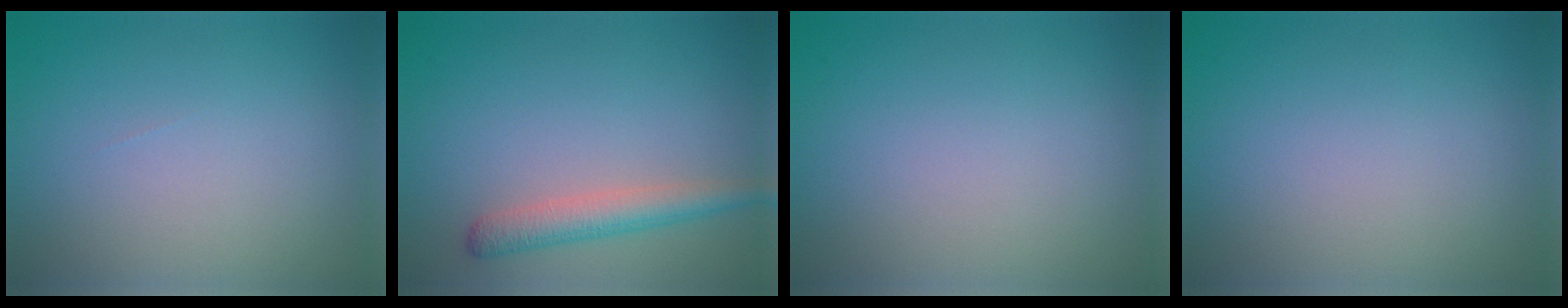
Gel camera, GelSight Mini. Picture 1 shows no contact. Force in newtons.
{"total": 3.2, "press": 3.2, "slide": 0.2}
{"total": 0.0}
{"total": 0.0}